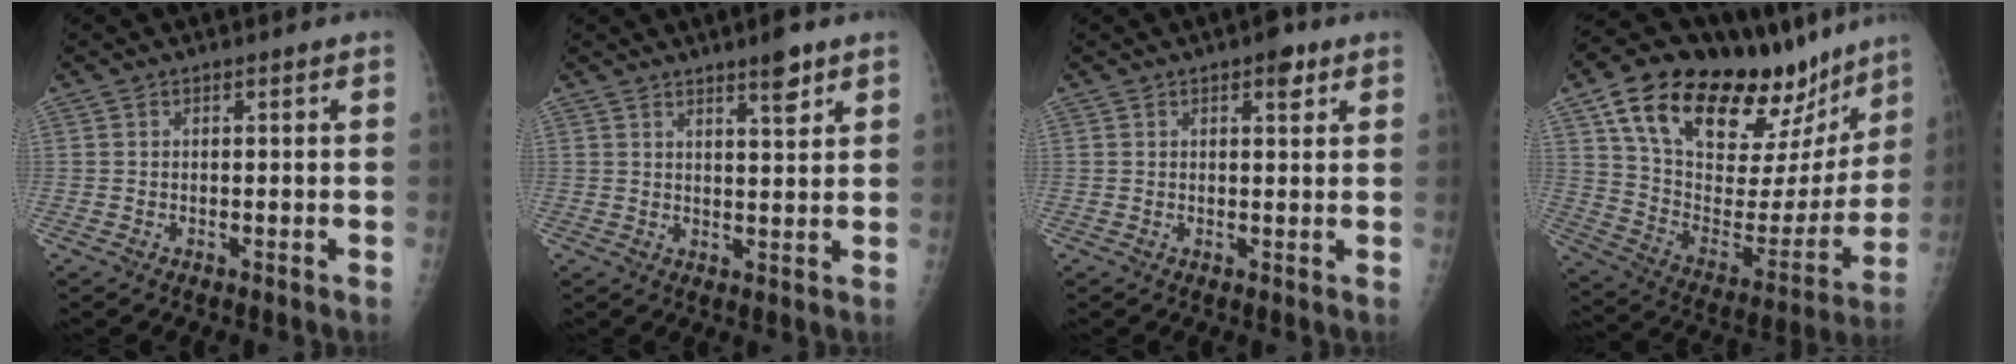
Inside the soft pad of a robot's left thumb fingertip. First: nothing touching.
{"total": 3.3, "force": [2.3, 0.4, 2.3], "torque": [-0.032, -0.016, 0.036]}
{"total": 3.0, "force": [1.7, 1.3, 2.1], "torque": [-0.018, -0.005, 0.021]}
{"total": 32.9, "force": [21.2, 14.1, 20.9], "torque": [-0.296, -0.047, 0.337]}